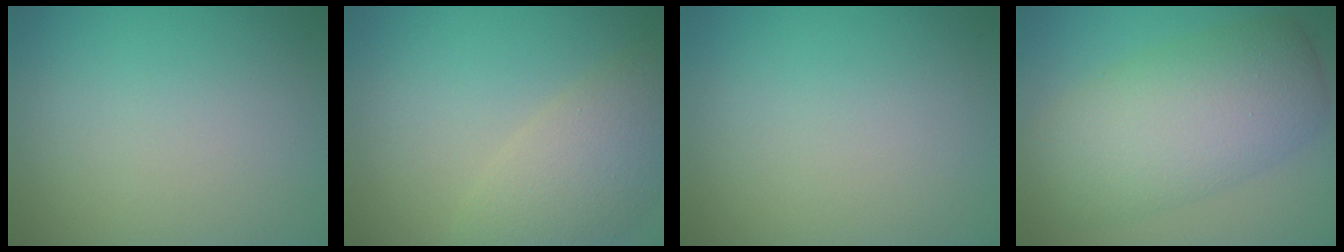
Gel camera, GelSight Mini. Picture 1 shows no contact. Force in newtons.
{"total": 5.5, "press": 5.5, "slide": 0.5}
{"total": 0.0}
{"total": 8.4, "press": 8.4, "slide": 0.4}